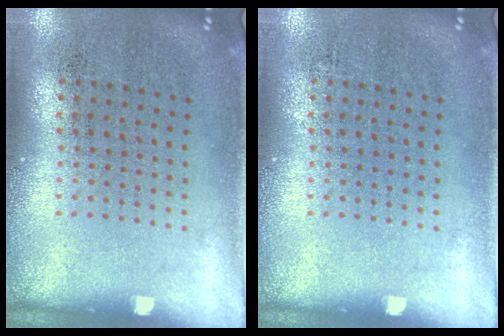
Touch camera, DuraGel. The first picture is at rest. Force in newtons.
{"total": 0.0}